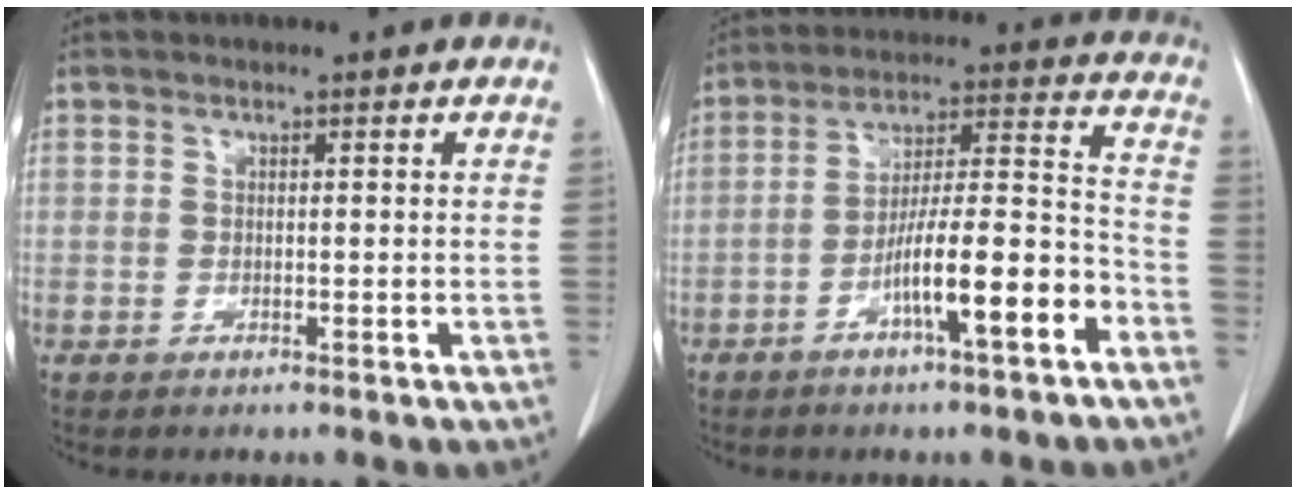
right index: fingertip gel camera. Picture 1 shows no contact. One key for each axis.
{"total": 12.7, "fx": -6.1, "fy": 1.2, "fz": 11.1, "tx": -0.184, "ty": 0.014, "tz": -0.101}